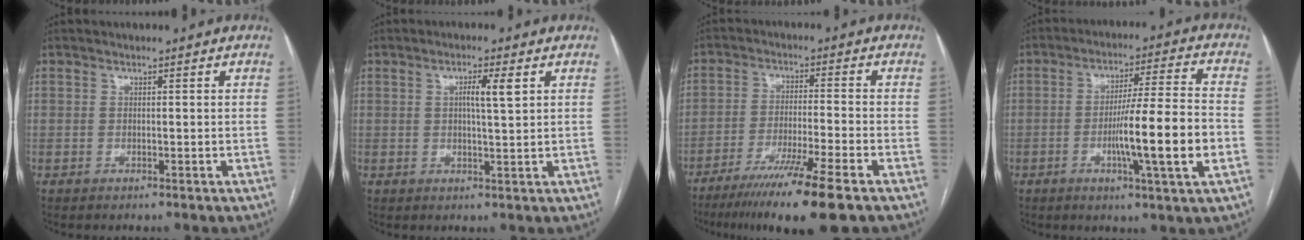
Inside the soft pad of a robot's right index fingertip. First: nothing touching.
{"total": 3.7, "force": [1.1, 0.1, 3.5], "torque": [-0.061, 0.001, 0.017]}
{"total": 12.7, "force": [-8.9, -1.1, 9.0], "torque": [-0.153, -0.039, -0.145]}
{"total": 13.3, "force": [-3.2, -0.5, 12.9], "torque": [-0.216, -0.006, -0.056]}